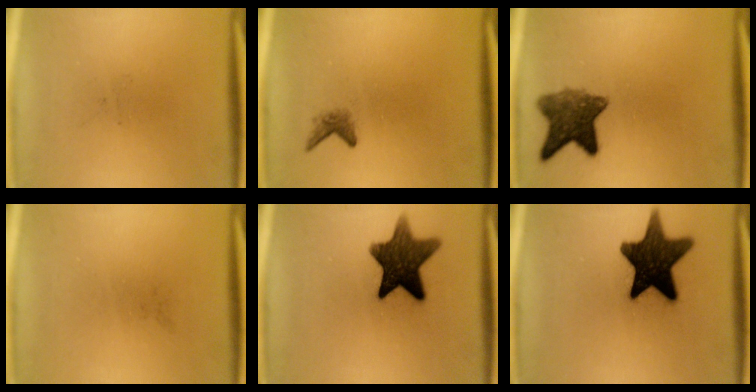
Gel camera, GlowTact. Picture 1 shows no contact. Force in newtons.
{"total": 1.4}
{"total": 7.4}
{"total": 0.0}
{"total": 12.3}
{"total": 16.1}